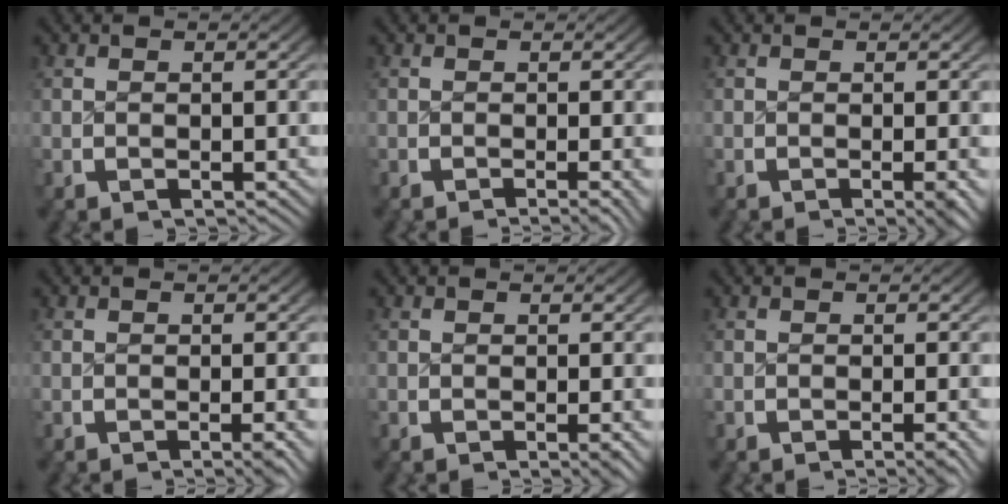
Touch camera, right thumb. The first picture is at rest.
{"total": 1.7, "force": [-1.2, 0.0, 1.2], "torque": [-0.012, 0.000, -0.016]}
{"total": 1.3, "force": [-0.4, -0.2, 1.2], "torque": [-0.013, 0.002, -0.006]}
{"total": 1.2, "force": [-0.6, -0.3, 1.0], "torque": [-0.013, 0.004, -0.011]}
{"total": 0.8, "force": [-0.2, -0.3, 0.7], "torque": [-0.009, 0.003, -0.002]}
{"total": 1.3, "force": [-0.8, -0.3, 0.9], "torque": [-0.010, 0.004, -0.014]}